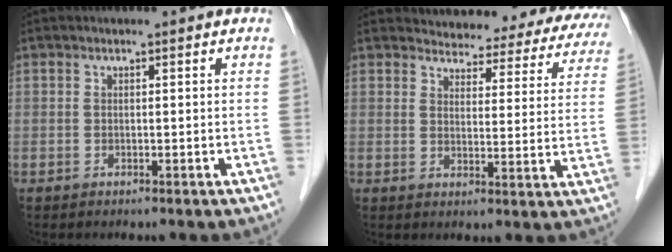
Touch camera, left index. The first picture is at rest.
{"total": 19.1, "force": [17.6, 5.5, 4.9], "torque": [-0.032, -0.038, 0.176]}